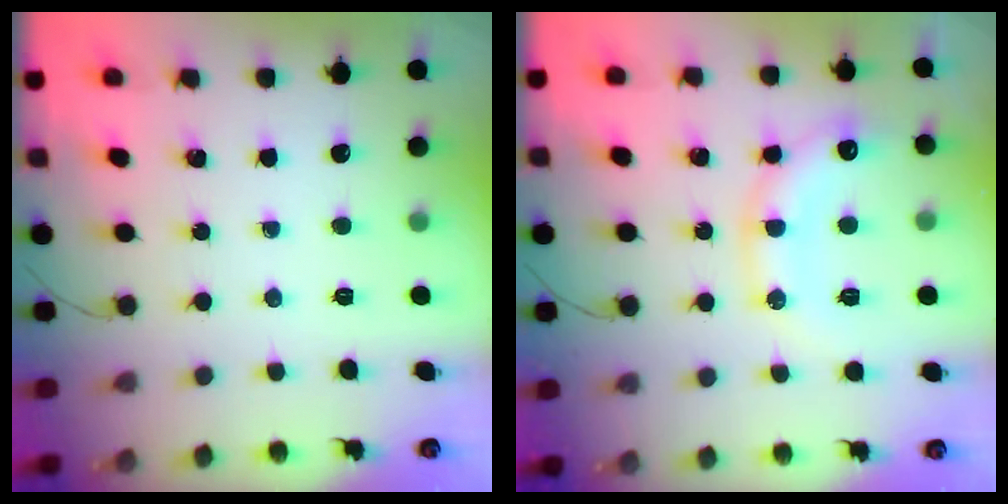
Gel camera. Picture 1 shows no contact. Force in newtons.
{"total": 13.6, "press": 13.5, "slide": 1.3}